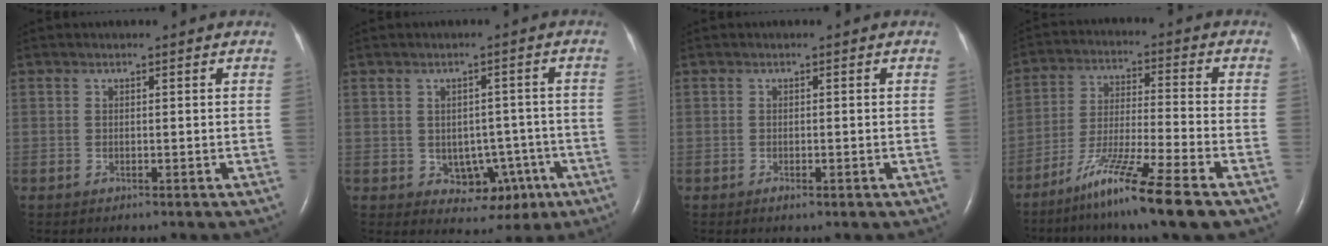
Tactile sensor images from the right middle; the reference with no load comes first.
{"total": 6.6, "force": [-2.0, 4.9, 3.9], "torque": [-0.046, 0.017, -0.010]}
{"total": 1.0, "force": [-0.5, 0.4, 0.8], "torque": [-0.013, -0.001, -0.004]}
{"total": 11.8, "force": [-8.1, -1.1, 8.5], "torque": [-0.165, -0.040, -0.148]}